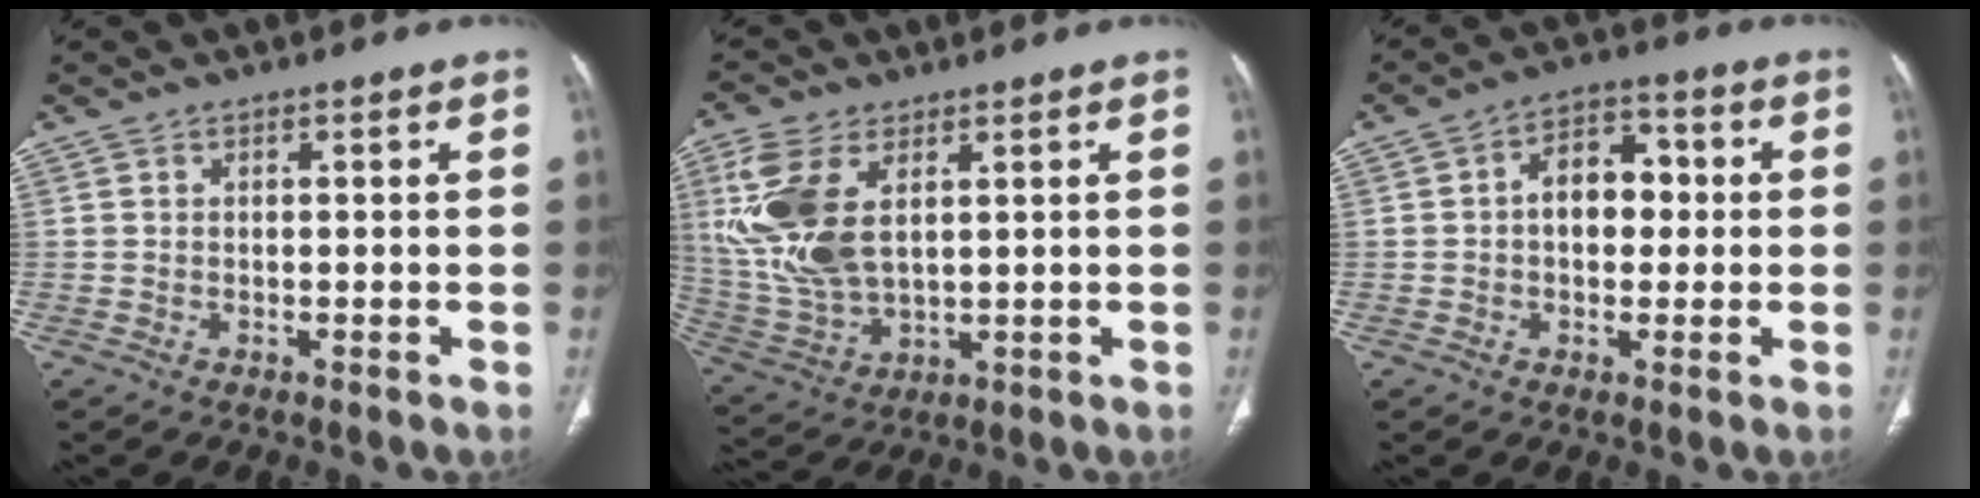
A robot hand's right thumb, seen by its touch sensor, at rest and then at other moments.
{"total": 14.0, "force": [4.0, 7.4, 11.1], "torque": [-0.256, -0.011, 0.090]}
{"total": 8.2, "force": [0.3, 5.6, 5.9], "torque": [-0.061, 0.023, -0.003]}